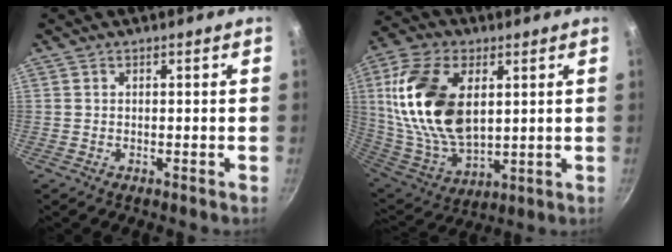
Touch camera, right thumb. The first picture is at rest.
{"total": 21.9, "force": [5.0, 12.8, 17.1], "torque": [-0.322, -0.019, 0.102]}